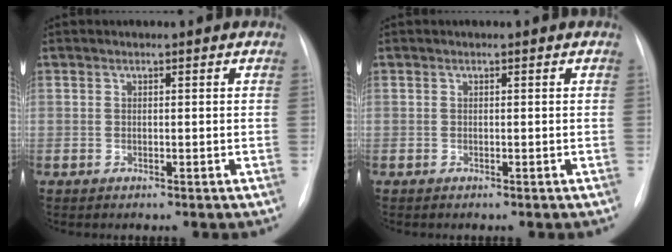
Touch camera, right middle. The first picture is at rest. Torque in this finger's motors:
{"motor_torque": [-0.03, 0.00, 0.00, 0.00]}